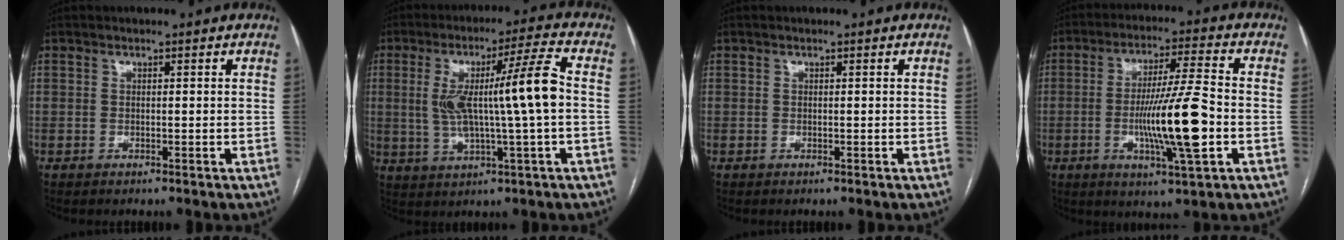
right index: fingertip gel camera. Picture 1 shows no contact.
{"total": 12.6, "force": [0.5, -0.2, 12.6], "torque": [-0.227, 0.016, 0.010]}
{"total": 0.0}
{"total": 13.5, "force": [-2.9, 0.2, 13.2], "torque": [-0.239, -0.010, -0.052]}